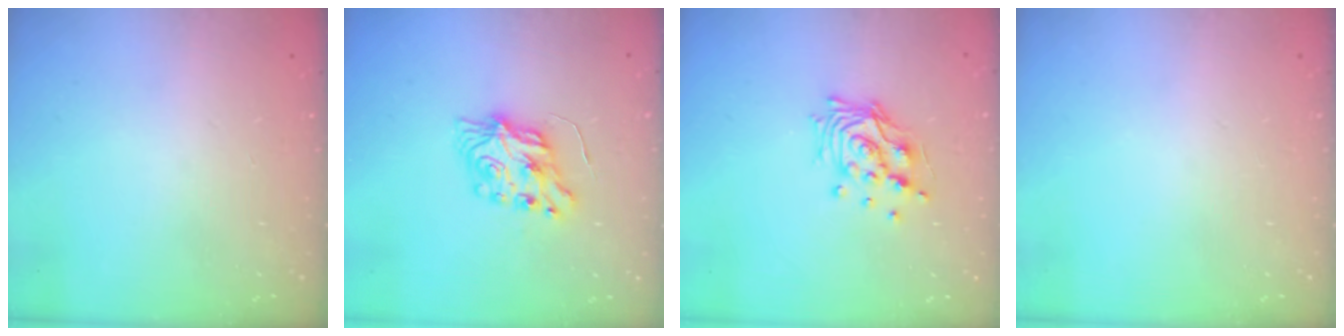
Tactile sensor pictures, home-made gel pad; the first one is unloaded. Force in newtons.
{"total": 7.3, "press": 7.3, "slide": 0.2}
{"total": 11.7, "press": 11.7, "slide": 0.9}
{"total": 0.0}